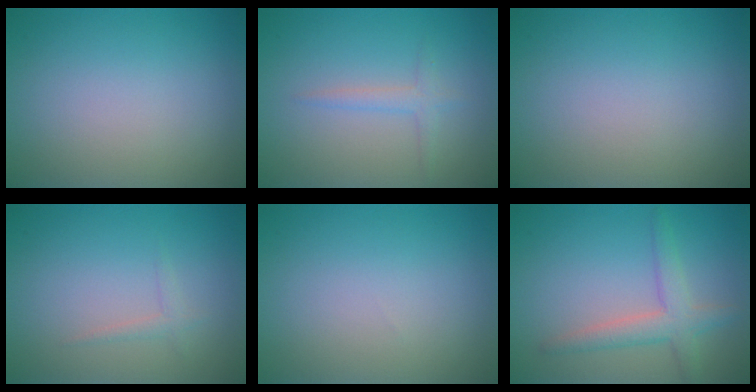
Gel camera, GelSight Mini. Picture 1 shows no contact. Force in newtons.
{"total": 1.4, "press": 1.4, "slide": 0.1}
{"total": 0.0}
{"total": 0.9, "press": 0.9, "slide": 0.1}
{"total": 0.0}
{"total": 3.2, "press": 3.2, "slide": 0.1}